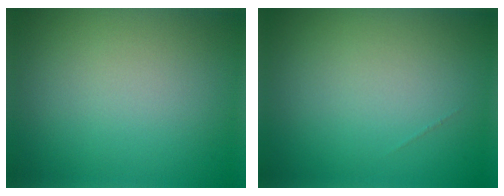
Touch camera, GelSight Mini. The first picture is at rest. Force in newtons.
{"total": 0.0}